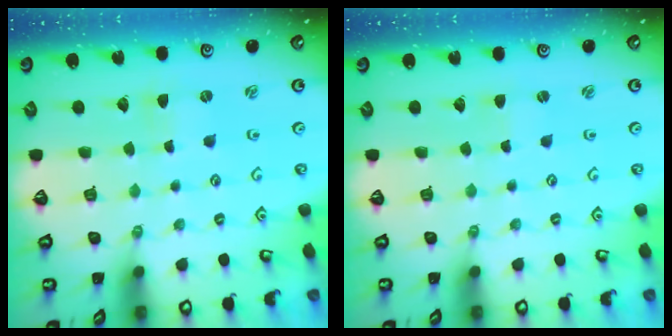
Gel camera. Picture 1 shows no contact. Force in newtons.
{"total": 0.7, "press": 0.7, "slide": 0.1}